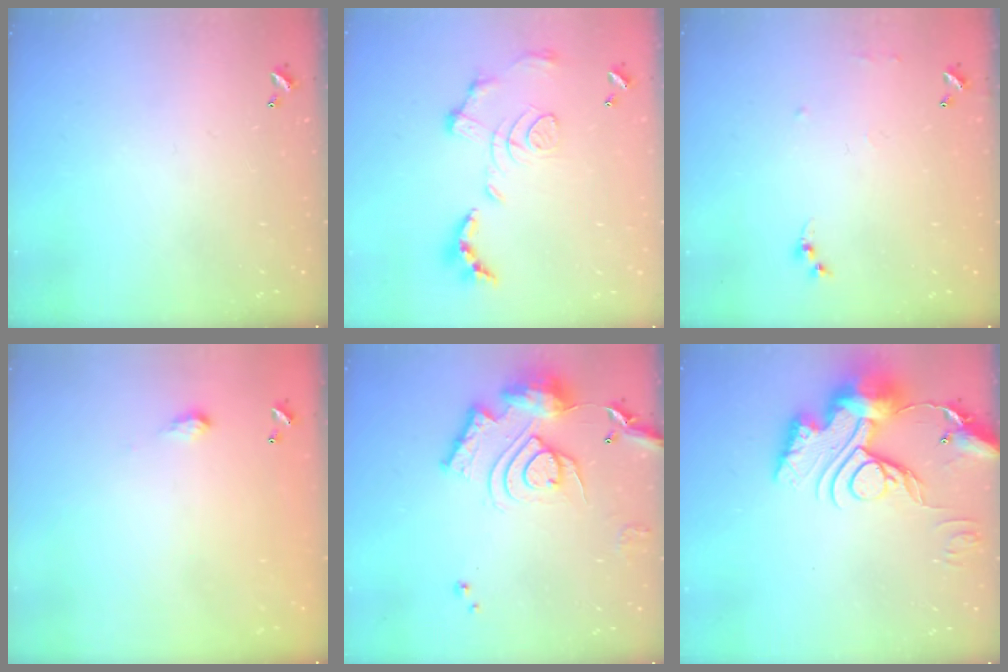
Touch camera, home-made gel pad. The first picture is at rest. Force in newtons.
{"total": 1.5, "press": 0.8, "slide": 1.3}
{"total": 6.4, "press": 6.4, "slide": 0.8}
{"total": 2.0, "press": 2.0, "slide": 0.3}
{"total": 15.8, "press": 15.8, "slide": 1.0}
{"total": 18.7, "press": 18.6, "slide": 1.7}